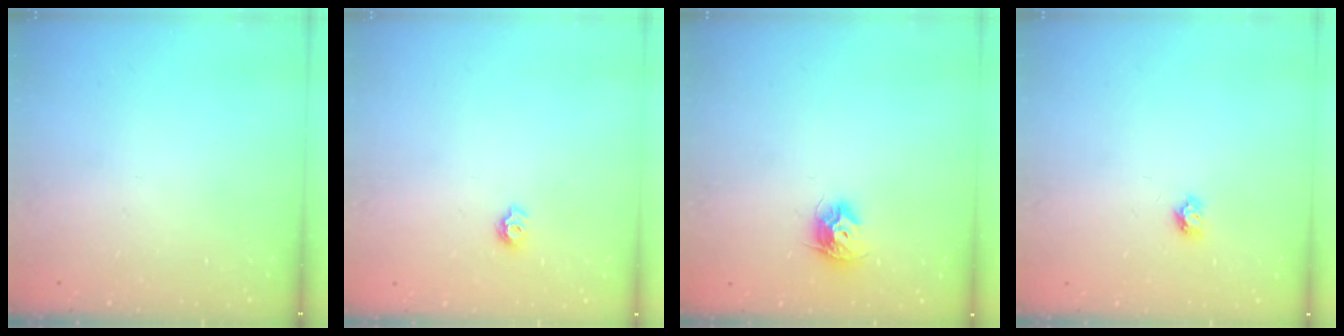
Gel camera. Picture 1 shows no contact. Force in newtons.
{"total": 5.7, "press": 5.7, "slide": 0.6}
{"total": 8.9, "press": 8.9, "slide": 0.1}
{"total": 4.2, "press": 4.2, "slide": 0.4}